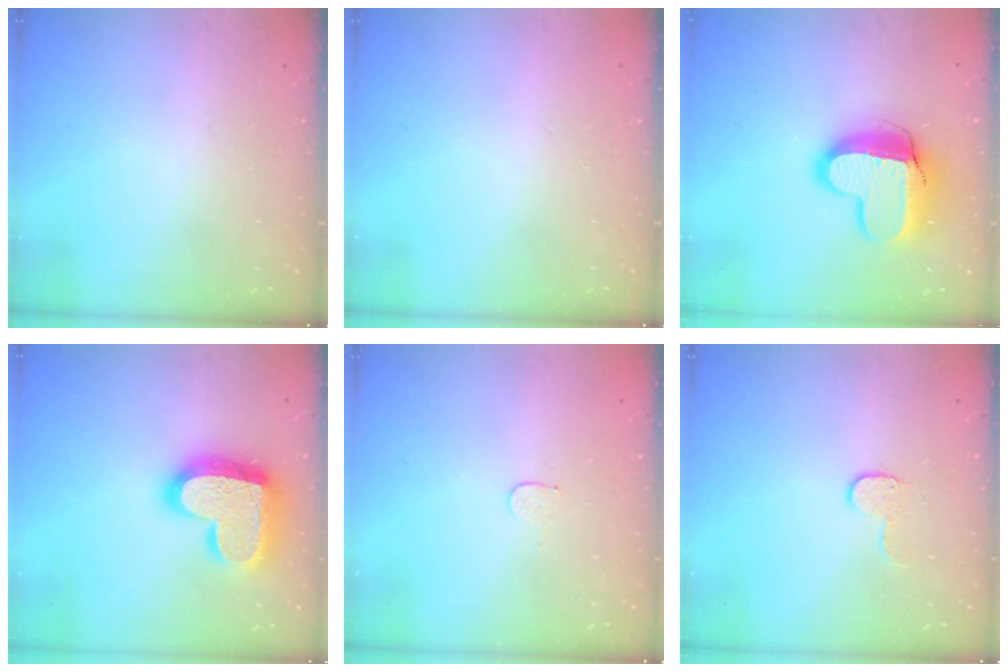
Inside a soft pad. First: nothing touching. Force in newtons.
{"total": 0.0}
{"total": 14.6, "press": 14.5, "slide": 1.1}
{"total": 21.5, "press": 21.5, "slide": 1.6}
{"total": 3.7, "press": 3.7, "slide": 0.3}
{"total": 5.5, "press": 5.5, "slide": 0.5}